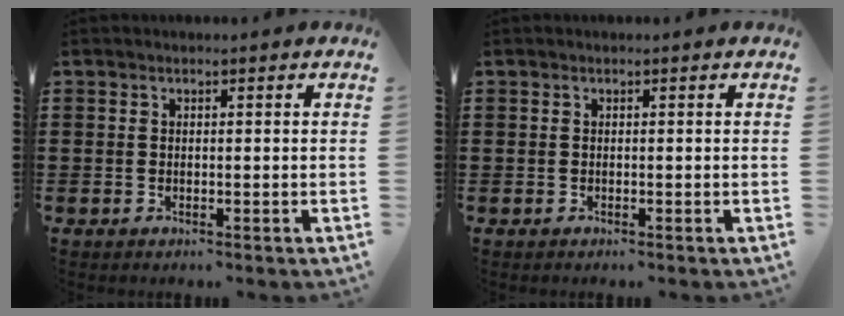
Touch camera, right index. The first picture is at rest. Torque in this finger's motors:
{"motor_torque": [-1.01, 1.13, -1.05, -0.21]}